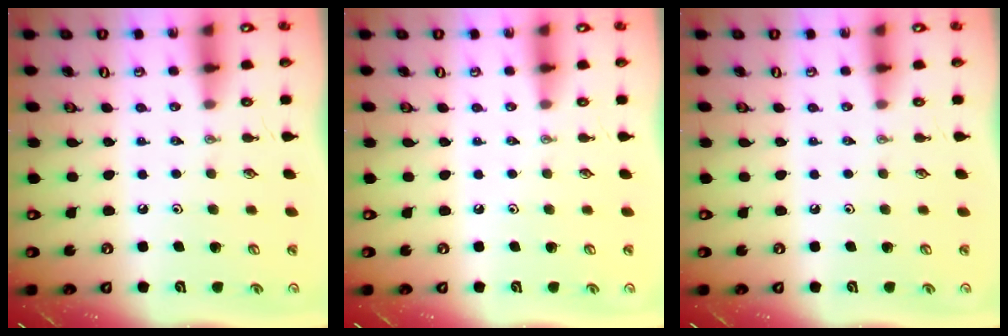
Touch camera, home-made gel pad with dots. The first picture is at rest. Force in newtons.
{"total": 0.0}
{"total": 0.0}